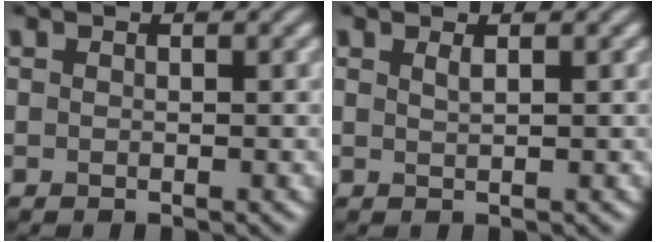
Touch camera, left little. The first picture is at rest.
{"total": 0.9, "force": [0.5, 0.3, 0.7], "torque": [-0.009, 0.001, 0.007]}